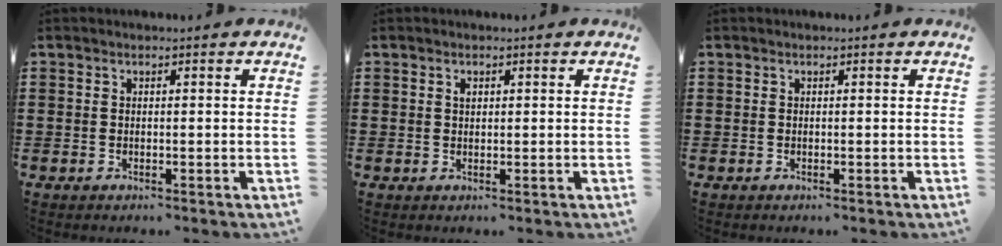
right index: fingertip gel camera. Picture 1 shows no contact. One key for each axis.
{"total": 0.9, "fx": 0.4, "fy": 0.6, "fz": 0.6, "tx": -0.014, "ty": 0.003, "tz": 0.007}
{"total": 0.0}